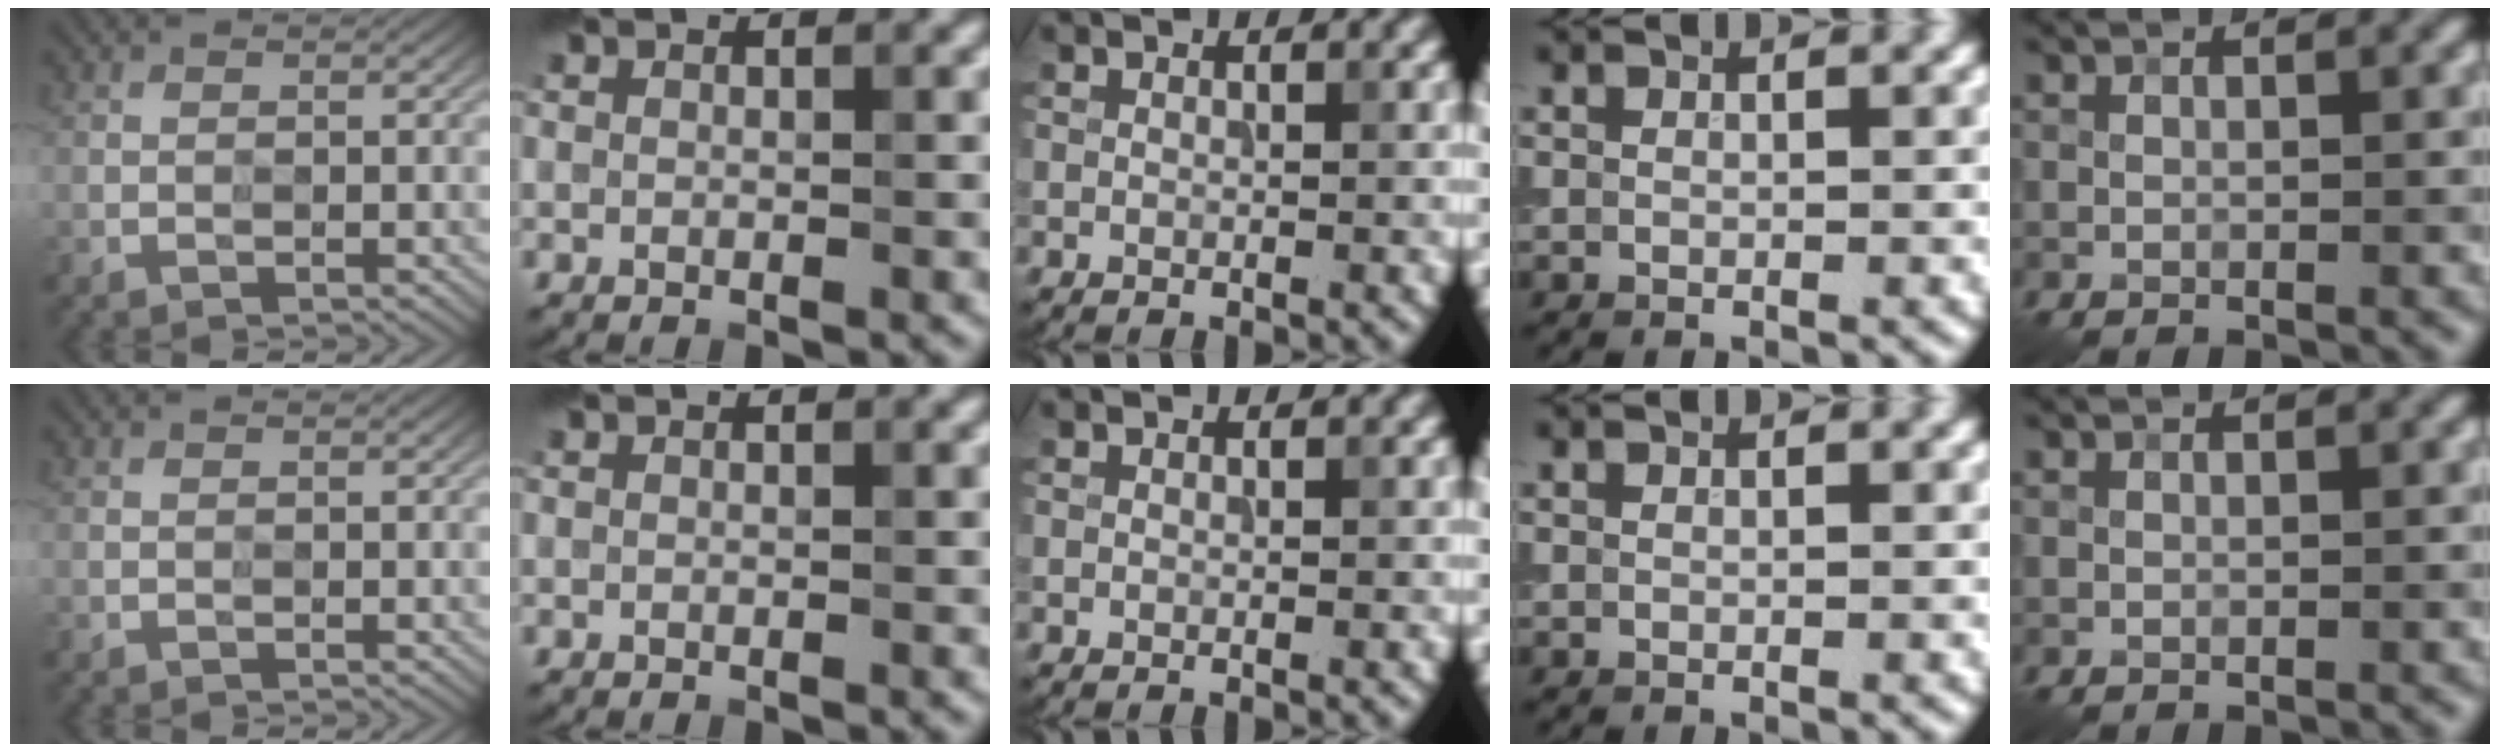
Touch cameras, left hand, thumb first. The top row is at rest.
{}